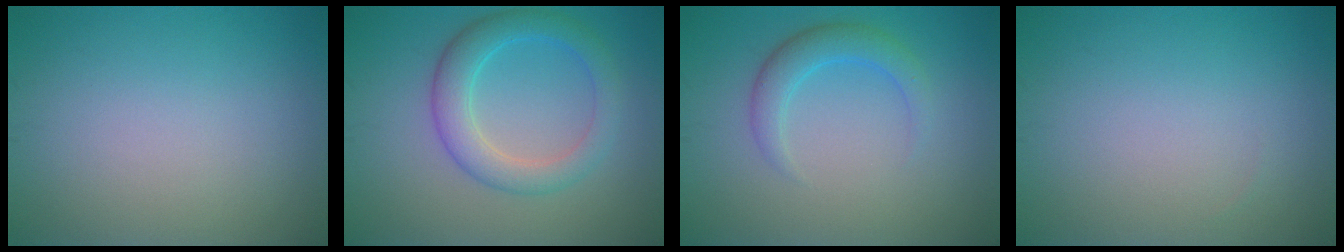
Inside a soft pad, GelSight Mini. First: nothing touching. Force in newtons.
{"total": 4.4, "press": 4.4, "slide": 0.1}
{"total": 2.8, "press": 2.8, "slide": 0.1}
{"total": 0.0}